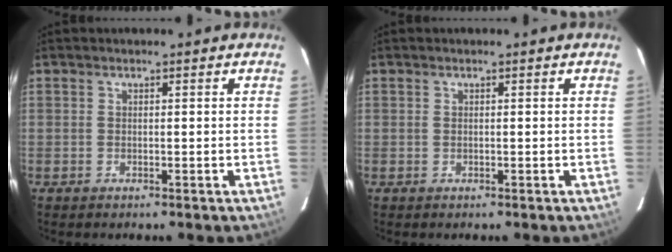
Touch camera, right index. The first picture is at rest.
{"total": 0.0}